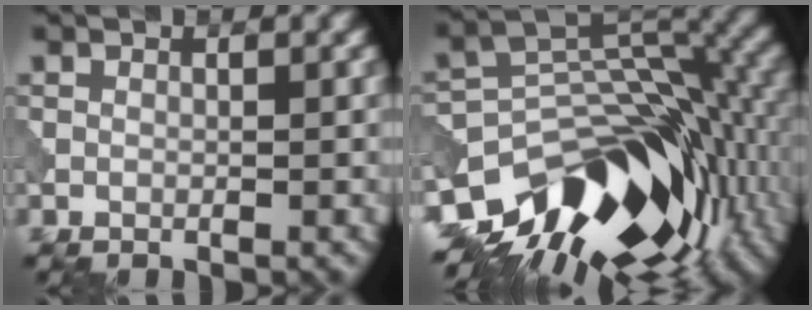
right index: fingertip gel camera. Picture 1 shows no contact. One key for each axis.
{"total": 14.4, "fx": -7.6, "fy": 8.4, "fz": 8.9, "tx": -0.162, "ty": 0.006, "tz": -0.126}